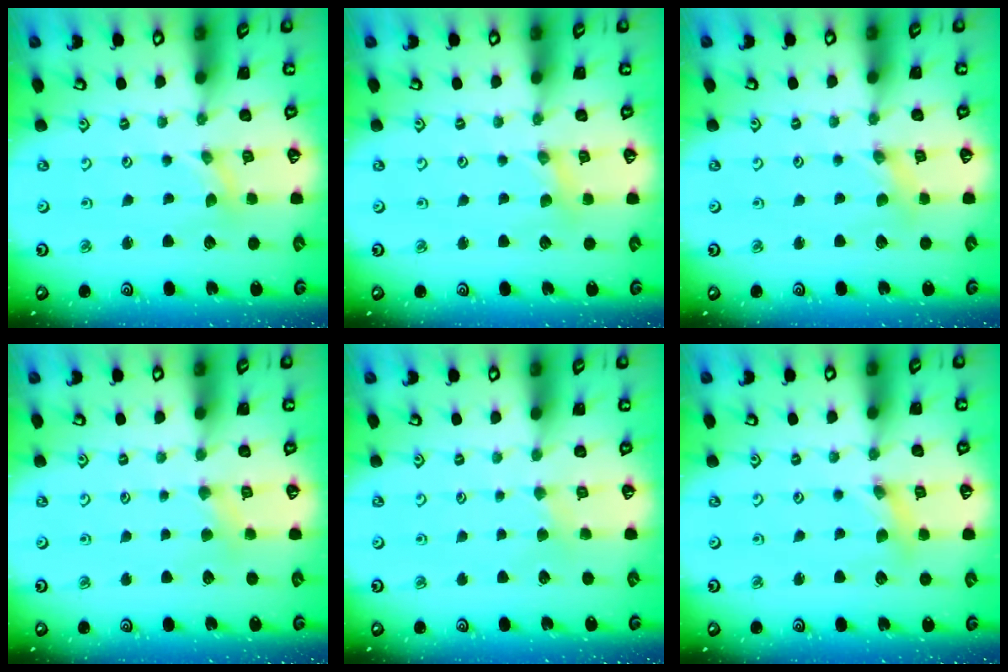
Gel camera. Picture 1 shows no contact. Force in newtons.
{"total": 1.5, "press": 1.4, "slide": 0.2}
{"total": 1.0, "press": 1.0, "slide": 0.2}
{"total": 3.9, "press": 3.8, "slide": 0.5}
{"total": 2.2, "press": 2.2, "slide": 0.3}
{"total": 3.0, "press": 3.0, "slide": 0.3}